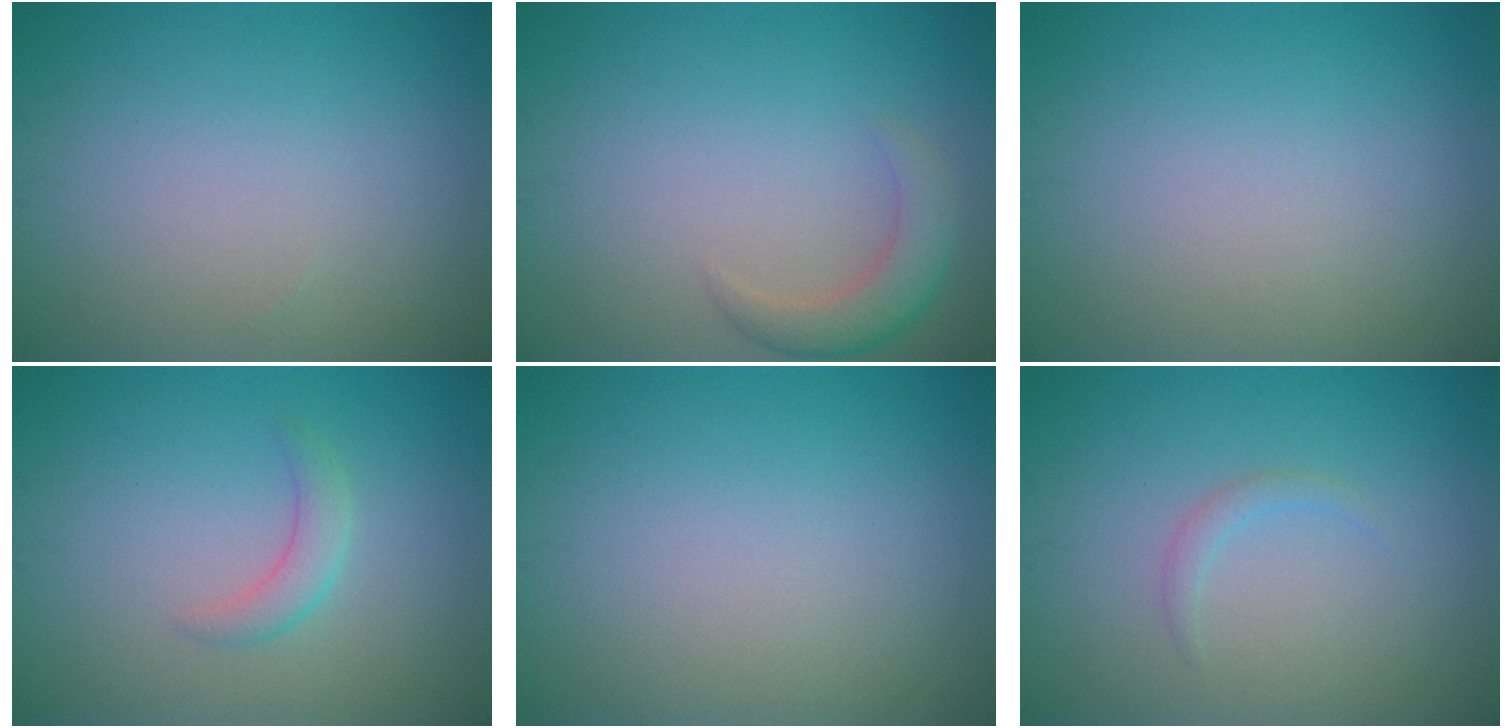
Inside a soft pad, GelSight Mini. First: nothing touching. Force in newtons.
{"total": 2.8, "press": 2.8, "slide": 0.2}
{"total": 0.0}
{"total": 1.8, "press": 1.8, "slide": 0.0}
{"total": 0.0}
{"total": 0.9, "press": 0.9, "slide": 0.1}